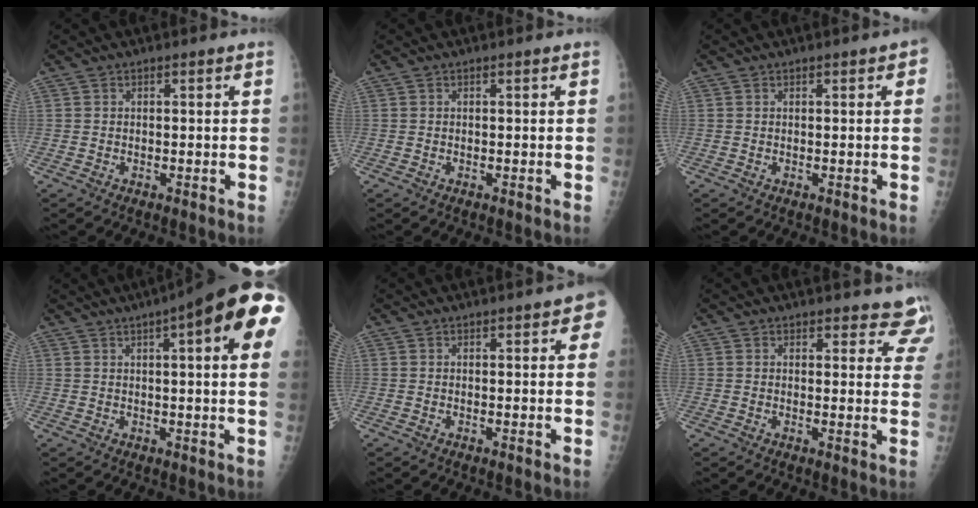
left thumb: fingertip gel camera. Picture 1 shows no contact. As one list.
[{"total": 0.0}, {"total": 2.2, "force": [0.8, 0.8, 1.9], "torque": [-0.018, 0.002, 0.006]}, {"total": 18.6, "force": [7.8, 3.7, 16.5], "torque": [-0.221, 0.009, 0.095]}, {"total": 4.4, "force": [1.8, 1.3, 3.7], "torque": [-0.030, 0.001, 0.015]}, {"total": 8.0, "force": [7.3, 2.8, 1.8], "torque": [0.031, -0.031, 0.060]}]